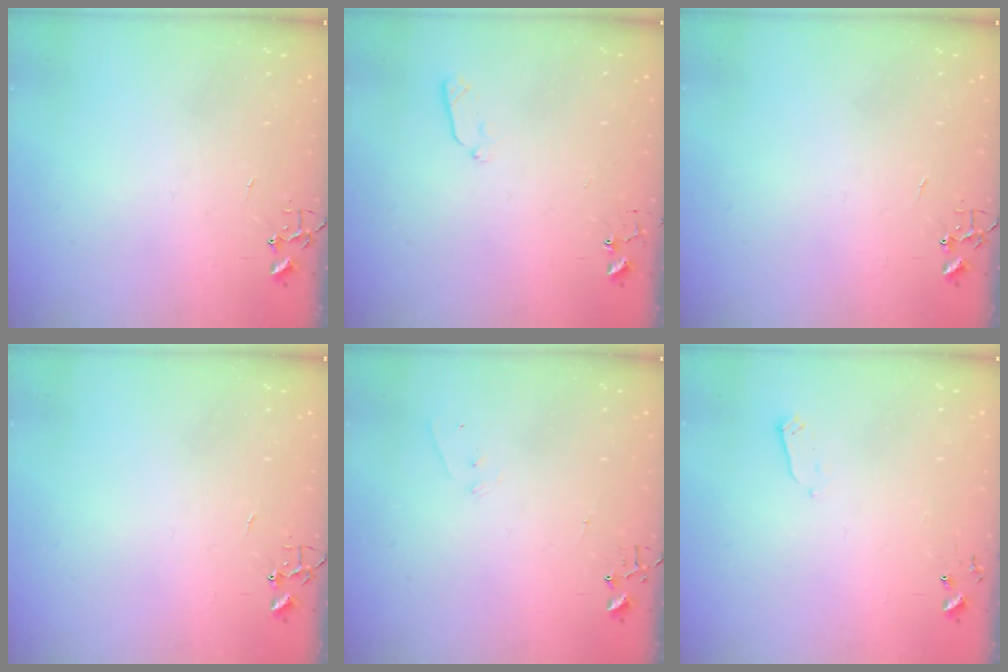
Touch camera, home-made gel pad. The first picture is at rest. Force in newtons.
{"total": 5.6, "press": 5.6, "slide": 0.8}
{"total": 0.0}
{"total": 0.0}
{"total": 4.0, "press": 4.0, "slide": 0.2}
{"total": 2.4, "press": 2.4, "slide": 0.4}